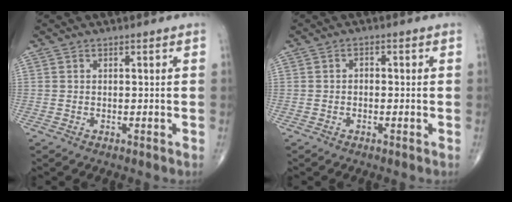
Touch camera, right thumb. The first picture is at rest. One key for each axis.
{"total": 1.2, "fx": -0.1, "fy": 0.8, "fz": 0.8, "tx": -0.007, "ty": 0.006, "tz": -0.006}